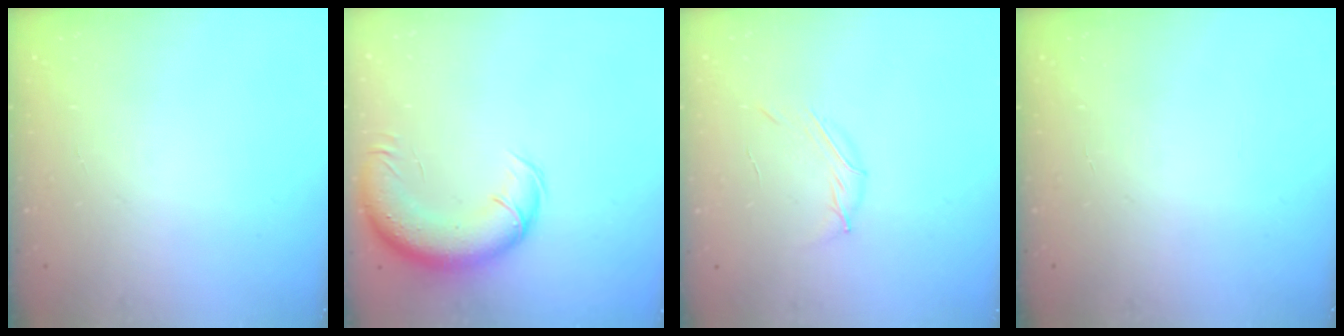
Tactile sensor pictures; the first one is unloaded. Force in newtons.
{"total": 13.8, "press": 13.2, "slide": 4.1}
{"total": 4.0, "press": 3.8, "slide": 1.0}
{"total": 0.0}